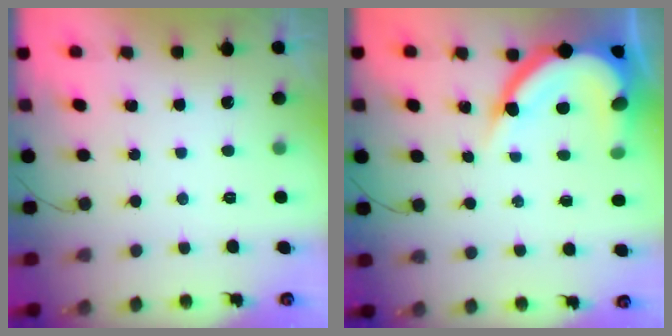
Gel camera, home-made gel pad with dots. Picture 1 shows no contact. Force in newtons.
{"total": 14.3, "press": 14.3, "slide": 1.3}